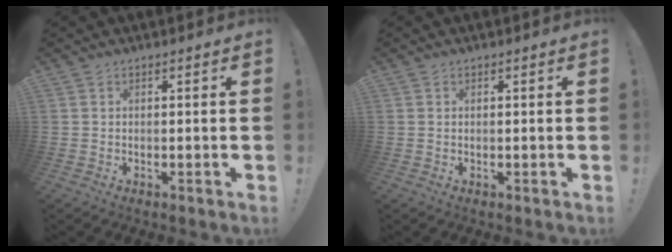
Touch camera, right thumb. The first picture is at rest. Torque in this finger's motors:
{"motor_torque": [-0.13, -0.22, -0.34, 0.25, -0.03]}